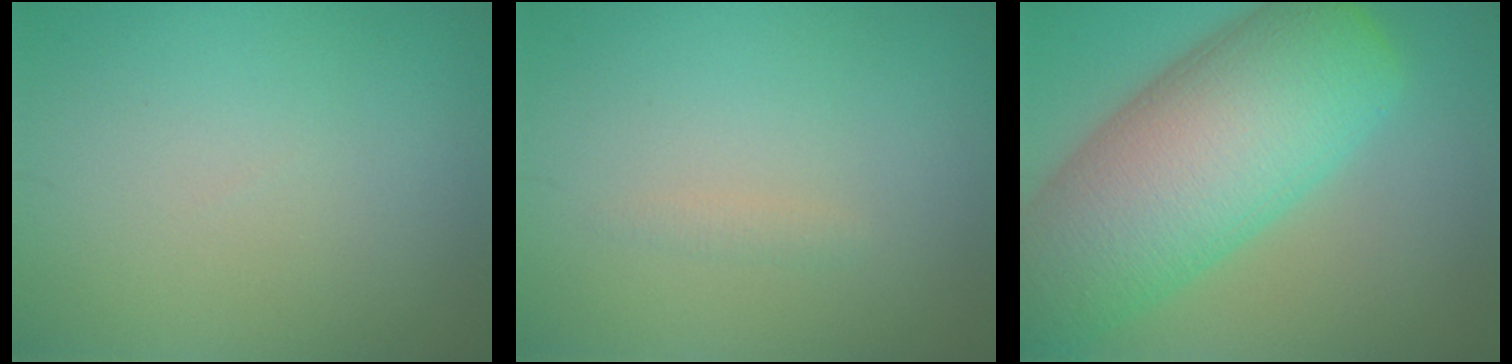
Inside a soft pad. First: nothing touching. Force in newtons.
{"total": 0.7, "press": 0.7, "slide": 0.0}
{"total": 13.9, "press": 13.8, "slide": 0.7}